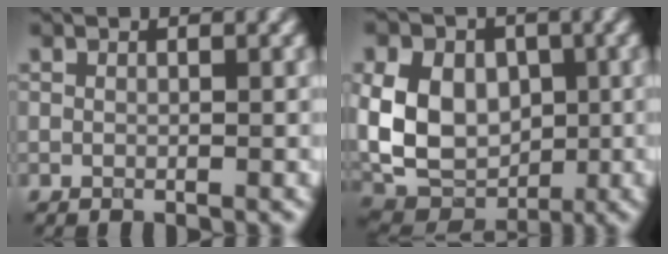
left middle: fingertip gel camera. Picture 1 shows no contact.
{"total": 8.4, "force": [0.7, 6.4, 5.4], "torque": [-0.107, -0.004, 0.004]}